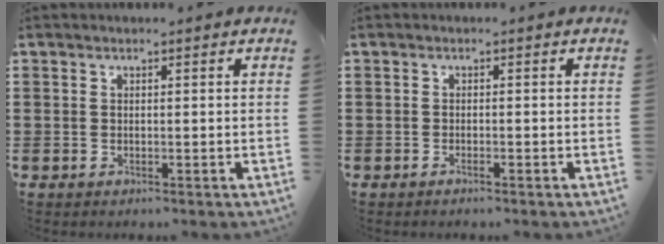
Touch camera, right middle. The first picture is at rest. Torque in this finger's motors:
{"motor_torque": [-0.24, 0.09, 0.06, -0.01]}